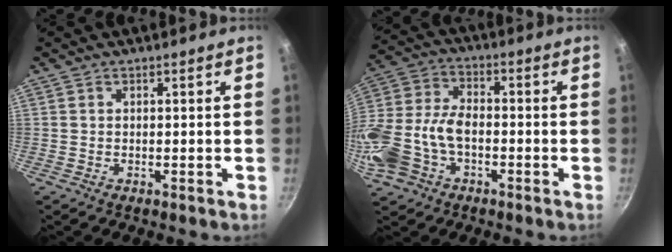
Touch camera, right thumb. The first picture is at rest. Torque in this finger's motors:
{"motor_torque": [0.50, 0.50, 1.30, -0.73, 0.45]}